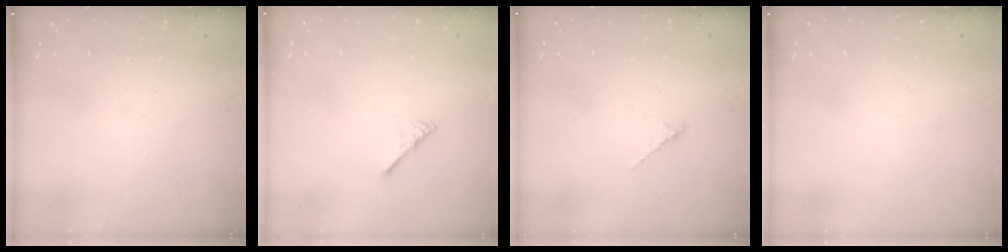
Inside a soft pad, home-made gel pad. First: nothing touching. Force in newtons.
{"total": 2.5, "press": 2.5, "slide": 0.4}
{"total": 1.2, "press": 1.1, "slide": 0.4}
{"total": 0.0}